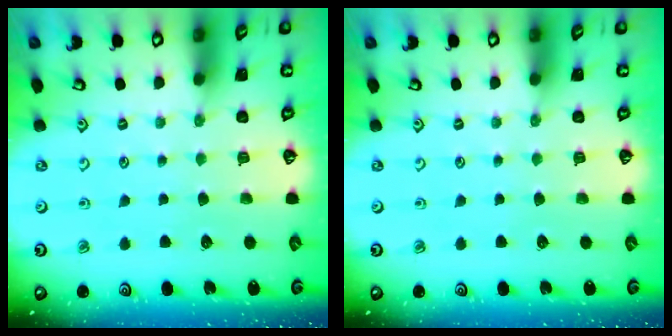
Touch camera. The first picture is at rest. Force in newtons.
{"total": 0.0}